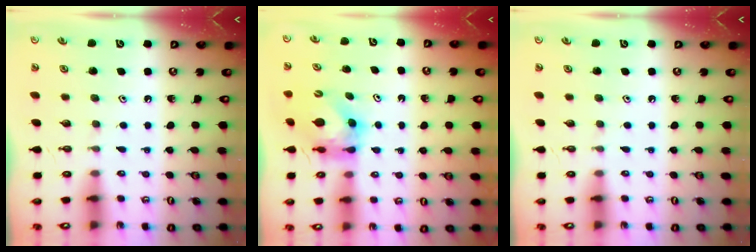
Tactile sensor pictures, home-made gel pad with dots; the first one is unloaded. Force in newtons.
{"total": 5.8, "press": 5.8, "slide": 0.6}
{"total": 0.0}